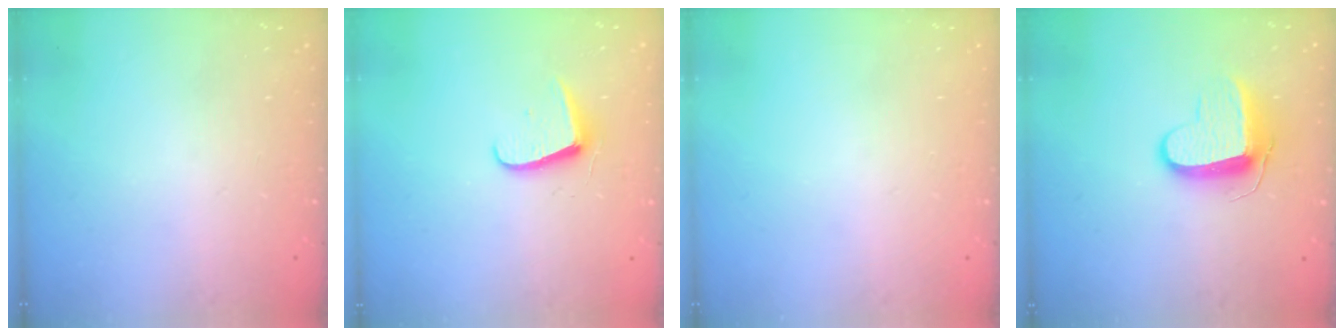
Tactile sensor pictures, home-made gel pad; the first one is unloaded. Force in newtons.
{"total": 6.8, "press": 6.8, "slide": 0.7}
{"total": 0.0}
{"total": 10.0, "press": 10.0, "slide": 0.2}